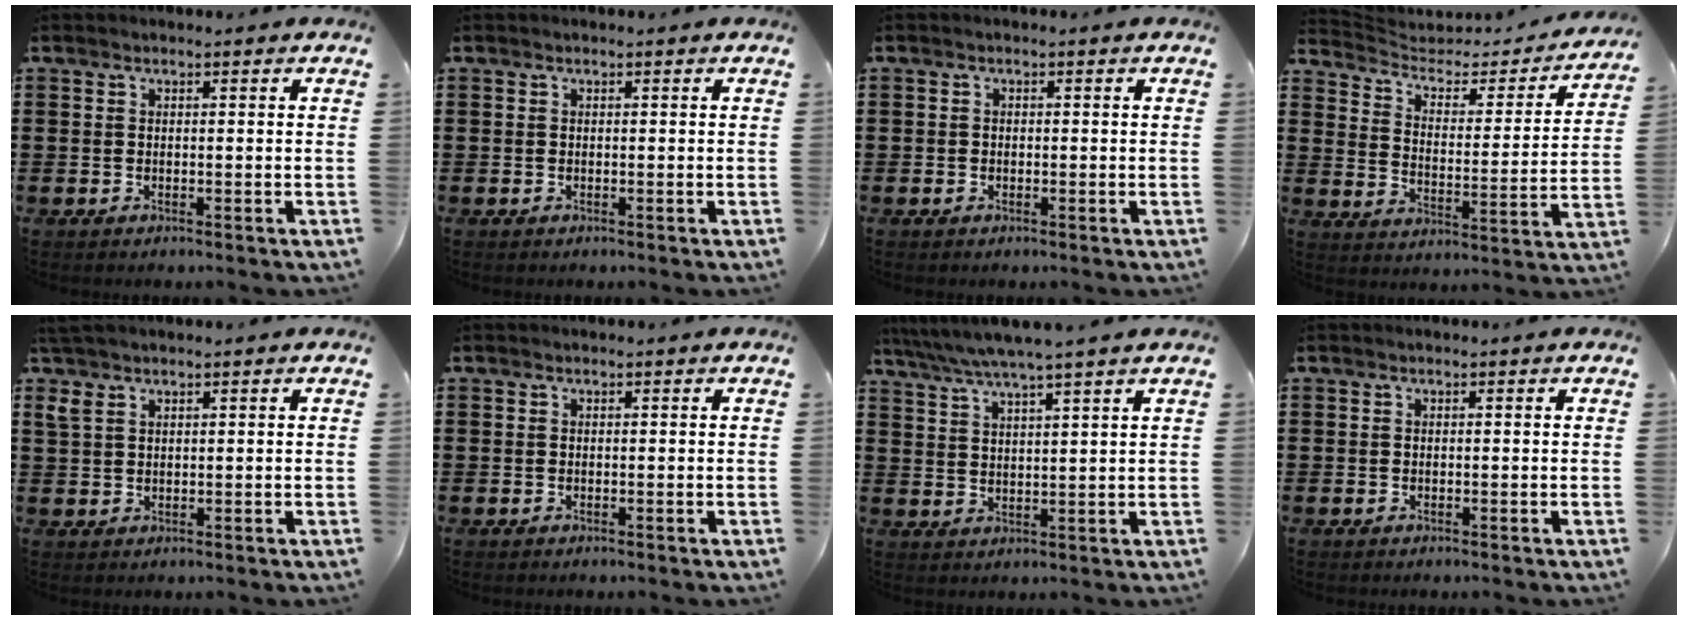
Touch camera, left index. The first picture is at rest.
{"total": 0.0}
{"total": 0.6, "force": [-0.3, 0.5, 0.2], "torque": [-0.006, 0.001, -0.005]}
{"total": 3.2, "force": [2.5, 1.6, 1.2], "torque": [-0.042, -0.019, 0.034]}
{"total": 2.9, "force": [1.9, 1.1, 2.0], "torque": [-0.045, 0.004, 0.035]}
{"total": 0.0}
{"total": 4.6, "force": [3.9, -0.6, 2.4], "torque": [-0.058, -0.019, 0.067]}
{"total": 0.0}